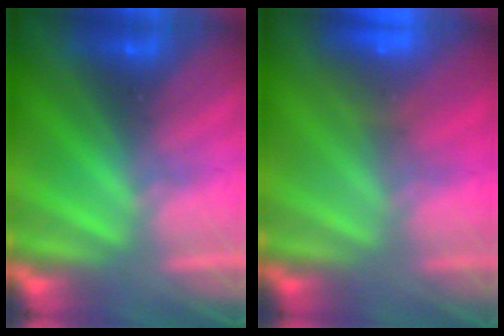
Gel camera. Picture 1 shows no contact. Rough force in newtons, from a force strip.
{"total": 7.3}